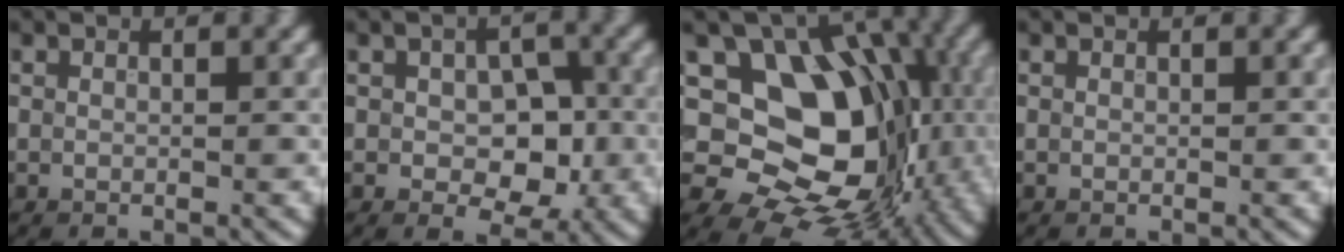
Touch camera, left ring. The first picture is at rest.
{"total": 5.1, "force": [-0.4, 3.2, 3.9], "torque": [-0.054, -0.006, -0.005]}
{"total": 13.0, "force": [0.3, 9.6, 8.7], "torque": [-0.099, -0.008, -0.008]}
{"total": 0.0}